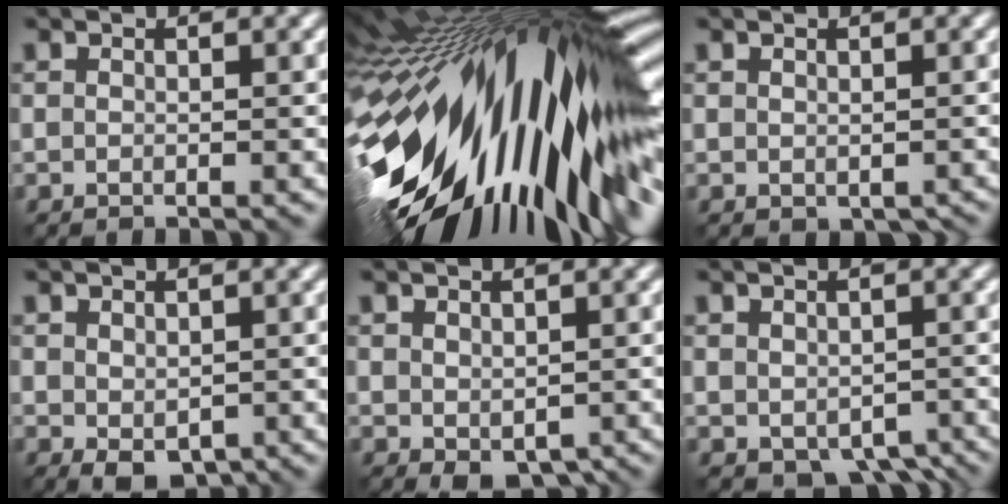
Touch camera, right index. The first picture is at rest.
{"total": 20.0, "force": [-3.2, 7.1, 18.4], "torque": [-0.314, -0.022, -0.075]}
{"total": 0.9, "force": [0.0, 0.7, 0.6], "torque": [-0.010, -0.006, 0.007]}
{"total": 2.4, "force": [-0.5, 1.5, 1.8], "torque": [-0.027, -0.011, 0.001]}
{"total": 2.5, "force": [-0.5, 1.6, 1.8], "torque": [-0.025, -0.014, 0.004]}
{"total": 4.5, "force": [-2.1, 2.9, 2.7], "torque": [-0.030, -0.020, -0.017]}